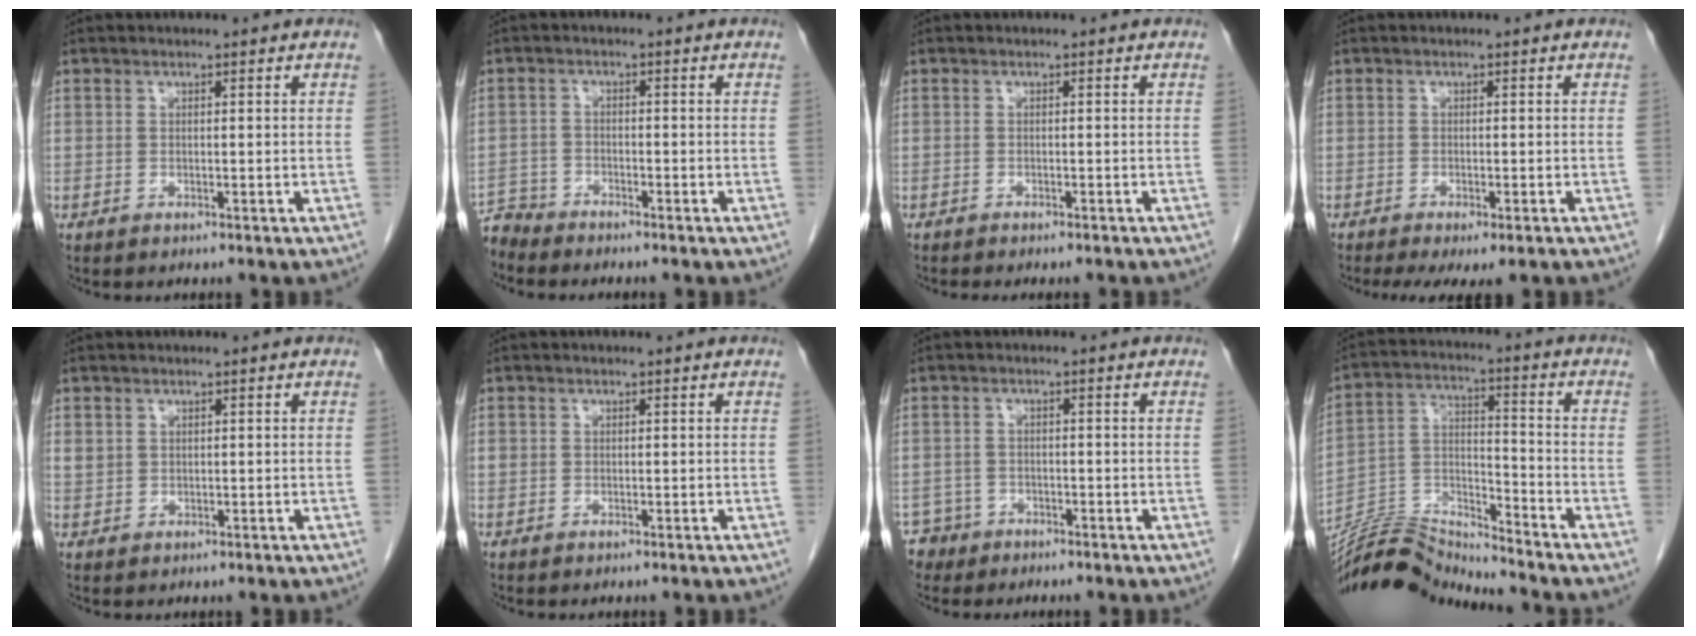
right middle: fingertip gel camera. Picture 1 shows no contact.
{"total": 3.7, "force": [-3.6, 0.4, -0.7], "torque": [0.019, -0.009, -0.071]}
{"total": 4.3, "force": [-3.9, 0.5, 1.9], "torque": [-0.022, -0.007, -0.049]}
{"total": 6.9, "force": [-5.2, 1.2, 4.3], "torque": [-0.056, -0.017, -0.074]}
{"total": 1.7, "force": [0.8, 1.4, 0.4], "torque": [-0.002, 0.009, 0.015]}
{"total": 0.7, "force": [0.1, 0.6, 0.1], "torque": [0.004, 0.007, 0.001]}
{"total": 3.2, "force": [-2.2, 2.3, -0.7], "torque": [0.012, 0.008, -0.043]}
{"total": 11.8, "force": [-11.7, -1.4, 0.5], "torque": [-0.012, 0.037, -0.221]}